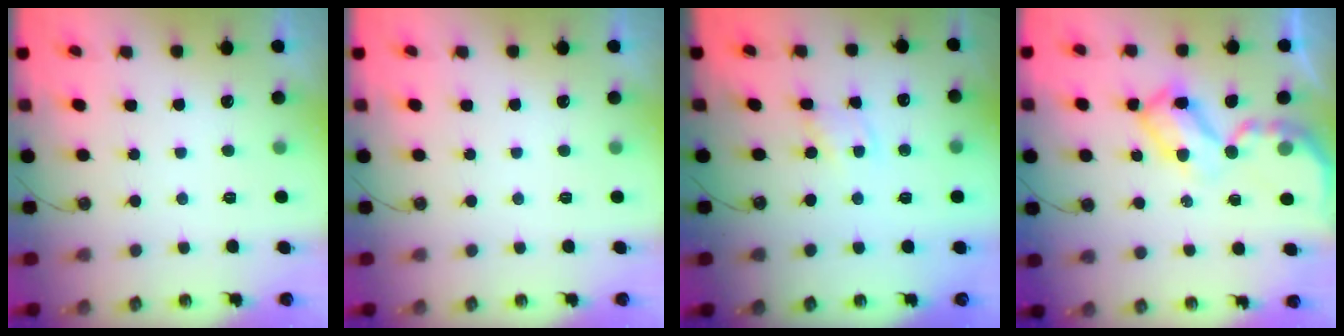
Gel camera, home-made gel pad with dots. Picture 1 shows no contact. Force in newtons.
{"total": 0.0}
{"total": 2.8, "press": 2.8, "slide": 0.3}
{"total": 9.5, "press": 9.4, "slide": 0.8}